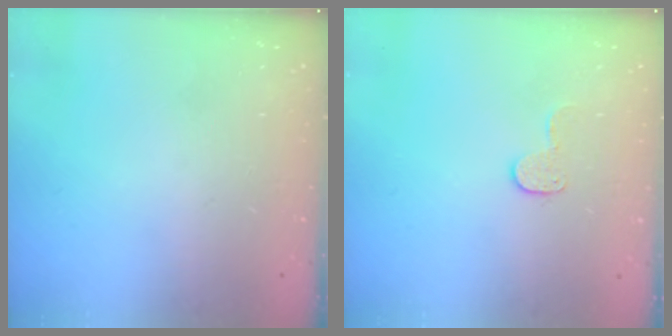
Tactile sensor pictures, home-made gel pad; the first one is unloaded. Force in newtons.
{"total": 6.4, "press": 6.4, "slide": 0.4}